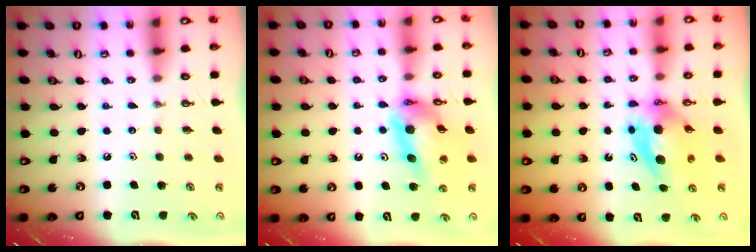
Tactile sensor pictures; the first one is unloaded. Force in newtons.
{"total": 13.9, "press": 13.8, "slide": 1.4}
{"total": 6.8, "press": 6.8, "slide": 0.3}